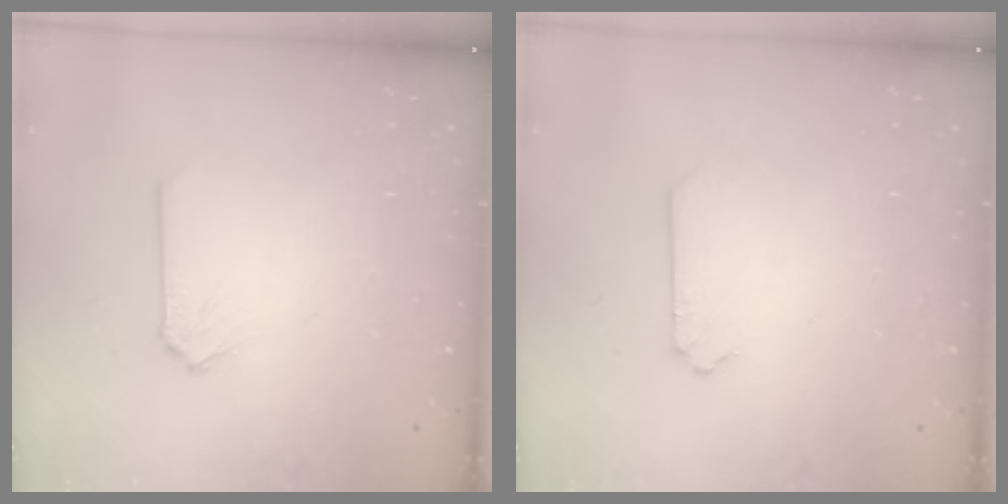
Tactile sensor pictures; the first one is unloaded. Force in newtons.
{"total": 0.0}